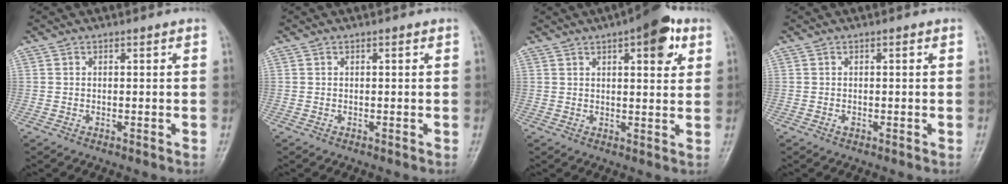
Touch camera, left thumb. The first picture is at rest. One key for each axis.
{"total": 0.0}
{"total": 9.7, "fx": 4.6, "fy": 3.7, "fz": 7.7, "tx": -0.080, "ty": -0.011, "tz": 0.056}
{"total": 0.8, "fx": -0.1, "fy": 0.5, "fz": 0.6, "tx": -0.006, "ty": 0.000, "tz": -0.002}